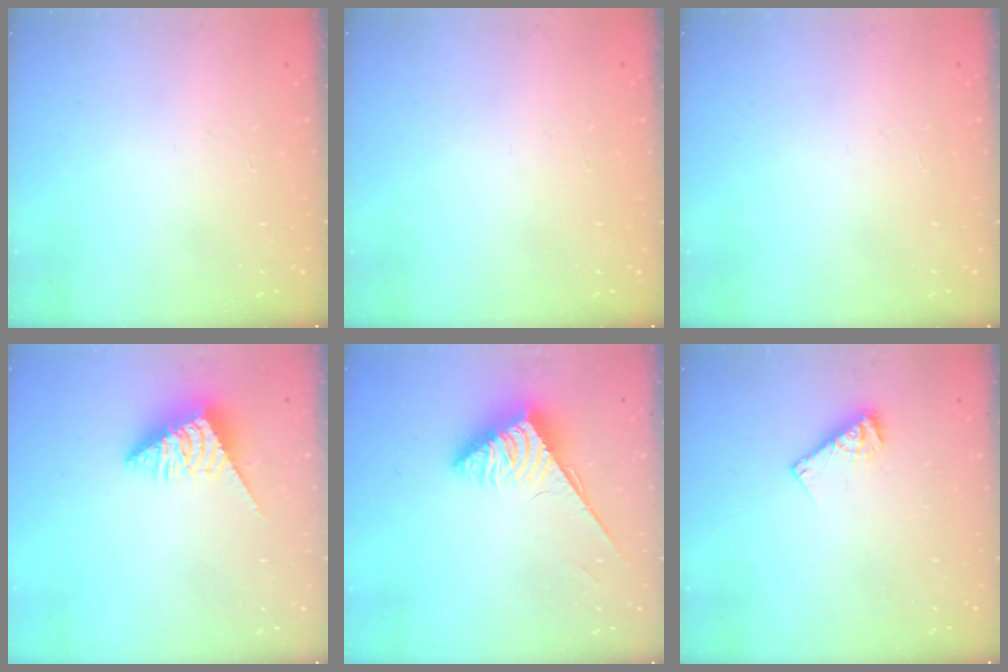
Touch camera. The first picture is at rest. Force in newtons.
{"total": 0.0}
{"total": 0.0}
{"total": 4.3, "press": 4.3, "slide": 0.4}
{"total": 4.0, "press": 3.9, "slide": 0.6}
{"total": 7.2, "press": 7.2, "slide": 0.6}